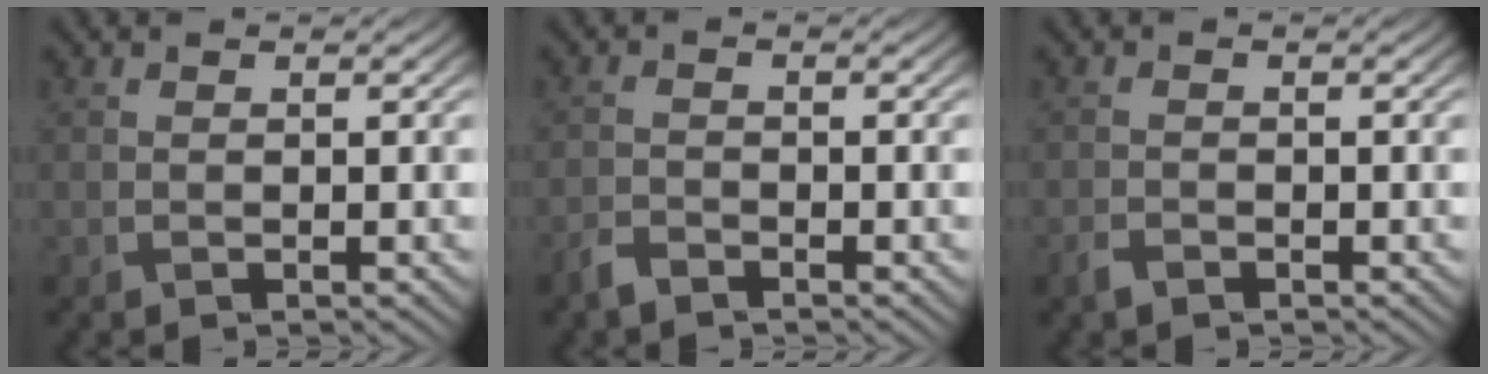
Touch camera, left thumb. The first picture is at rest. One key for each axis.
{"total": 1.7, "fx": -1.5, "fy": 0.5, "fz": 0.7, "tx": -0.018, "ty": 0.002, "tz": -0.038}
{"total": 1.2, "fx": -0.9, "fy": 0.5, "fz": 0.6, "tx": -0.014, "ty": 0.001, "tz": -0.023}